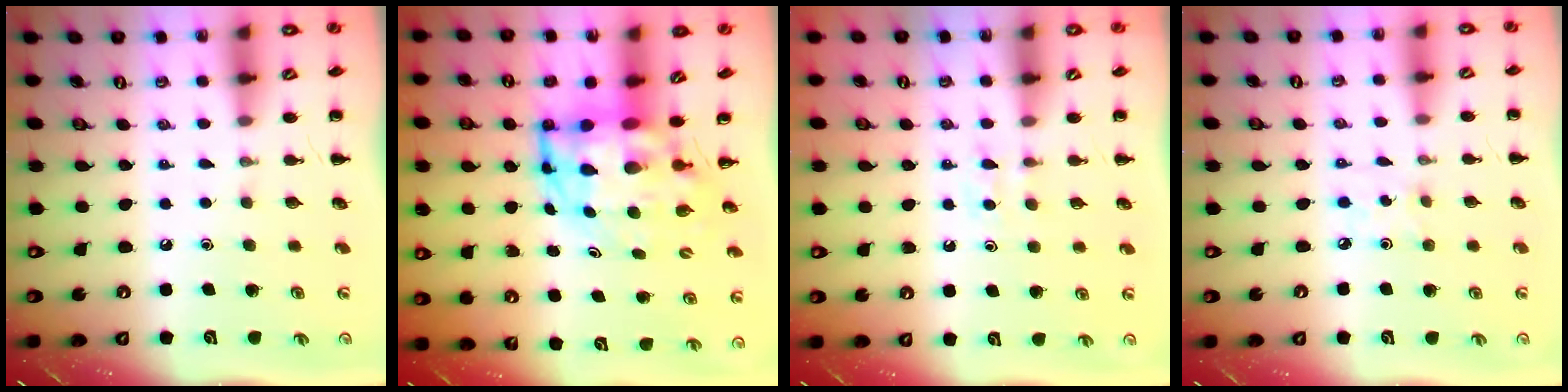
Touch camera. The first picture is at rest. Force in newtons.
{"total": 7.4, "press": 7.1, "slide": 2.1}
{"total": 3.5, "press": 3.3, "slide": 1.2}
{"total": 2.1, "press": 2.0, "slide": 0.4}